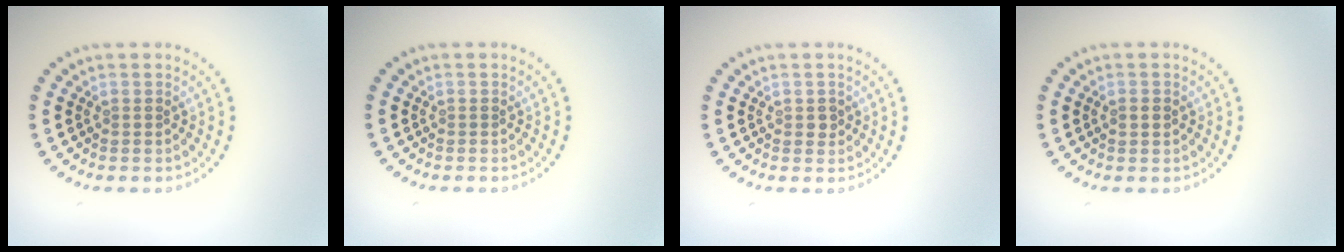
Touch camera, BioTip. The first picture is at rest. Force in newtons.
{"total": 0.0}
{"total": 0.8, "press": 0.8, "slide": 0.2}
{"total": 1.4, "press": 1.4, "slide": 0.1}